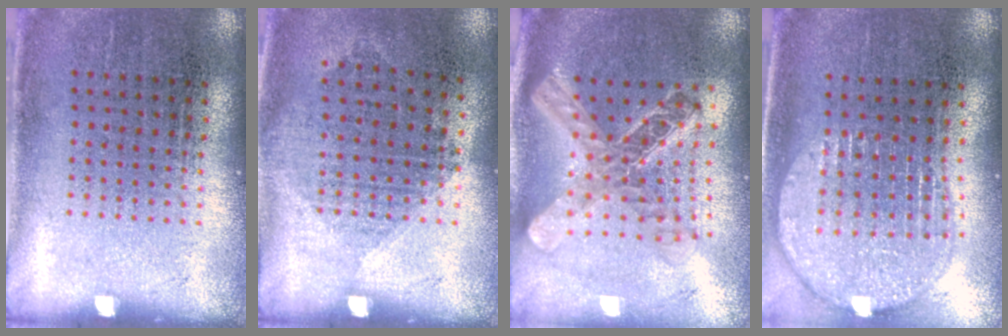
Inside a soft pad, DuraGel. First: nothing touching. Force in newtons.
{"total": 1.0, "press": 0.9, "slide": 0.4}
{"total": 2.3, "press": 1.9, "slide": 1.3}
{"total": 1.9, "press": 1.6, "slide": 1.1}